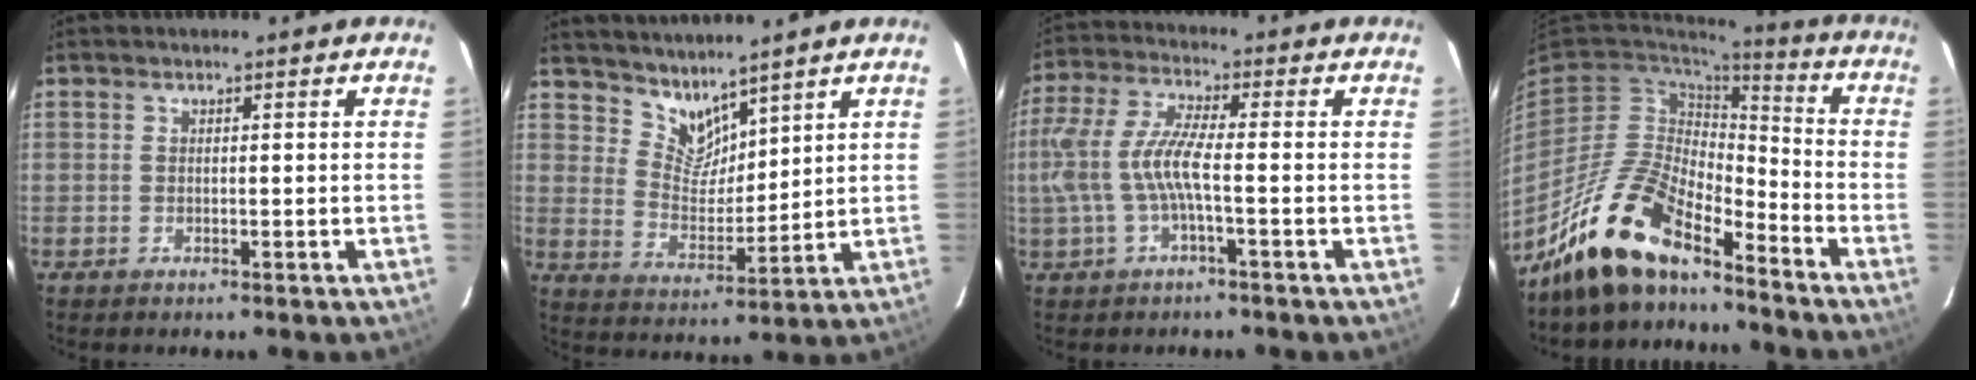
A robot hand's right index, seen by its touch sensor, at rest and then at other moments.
{"total": 7.1, "force": [6.3, 2.8, 1.9], "torque": [-0.025, -0.004, 0.126]}
{"total": 9.4, "force": [-1.8, 1.7, 9.0], "torque": [-0.198, 0.001, -0.027]}
{"total": 15.9, "force": [-12.8, 5.1, 8.1], "torque": [-0.165, -0.005, -0.242]}